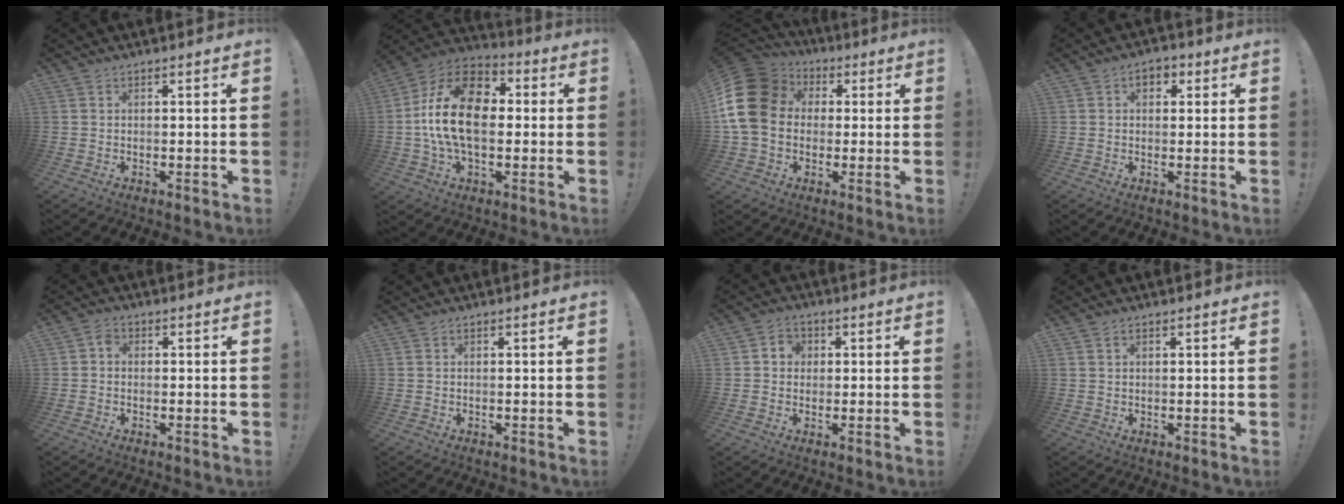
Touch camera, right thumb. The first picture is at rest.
{"total": 20.2, "force": [0.7, 12.4, 15.9], "torque": [-0.291, 0.026, 0.015]}
{"total": 17.7, "force": [2.1, 14.2, 10.5], "torque": [-0.194, 0.008, 0.041]}
{"total": 4.3, "force": [1.2, 3.0, 2.9], "torque": [-0.036, 0.006, 0.019]}
{"total": 2.0, "force": [-0.5, 1.5, 1.3], "torque": [-0.026, 0.009, -0.010]}
{"total": 0.0}
{"total": 4.1, "force": [0.3, 3.8, 1.5], "torque": [-0.024, 0.009, 0.005]}
{"total": 1.1, "force": [0.6, 0.7, 0.7], "torque": [-0.012, 0.001, 0.011]}